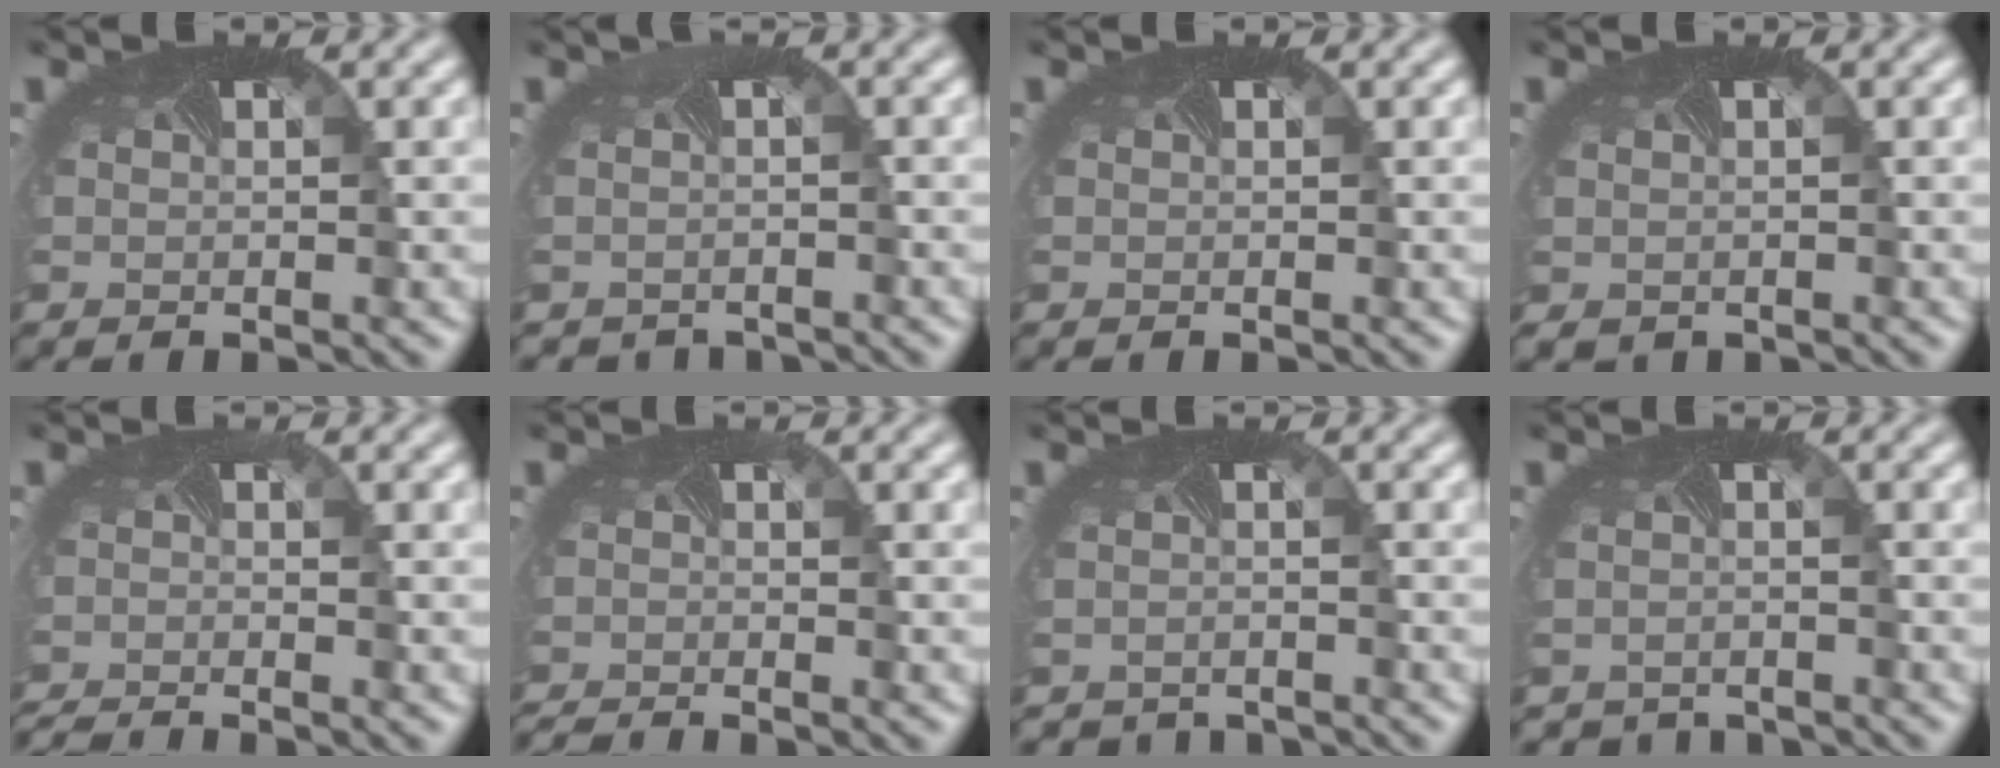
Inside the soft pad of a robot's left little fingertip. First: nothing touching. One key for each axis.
{"total": 1.4, "fx": -1.4, "fy": 0.2, "fz": 0.0, "tx": 0.006, "ty": -0.017, "tz": -0.021}
{"total": 0.0}
{"total": 1.2, "fx": -0.4, "fy": 1.0, "fz": 0.4, "tx": -0.008, "ty": -0.004, "tz": 0.002}
{"total": 3.2, "fx": -3.1, "fy": 0.1, "fz": 0.7, "tx": -0.013, "ty": -0.024, "tz": -0.059}
{"total": 2.7, "fx": -2.7, "fy": -0.1, "fz": 0.5, "tx": -0.008, "ty": -0.021, "tz": -0.050}
{"total": 2.5, "fx": -2.4, "fy": 0.2, "fz": -0.6, "tx": 0.008, "ty": -0.019, "tz": -0.037}
{"total": 2.6, "fx": -2.5, "fy": 0.4, "fz": -0.6, "tx": 0.009, "ty": -0.019, "tz": -0.039}